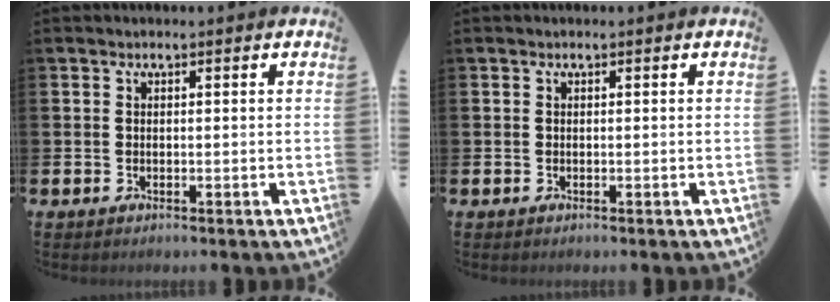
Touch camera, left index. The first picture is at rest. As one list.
[{"total": 0.0}]